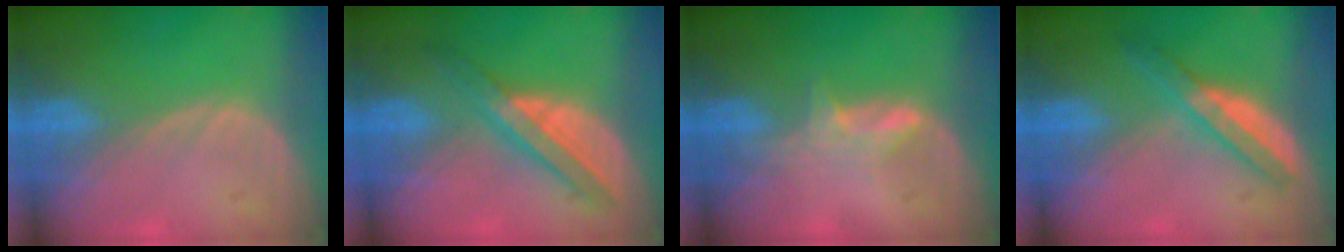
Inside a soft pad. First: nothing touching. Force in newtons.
{"total": 5.7, "press": 5.6, "slide": 1.3}
{"total": 2.8, "press": 2.8, "slide": 0.4}
{"total": 5.5, "press": 4.9, "slide": 2.5}